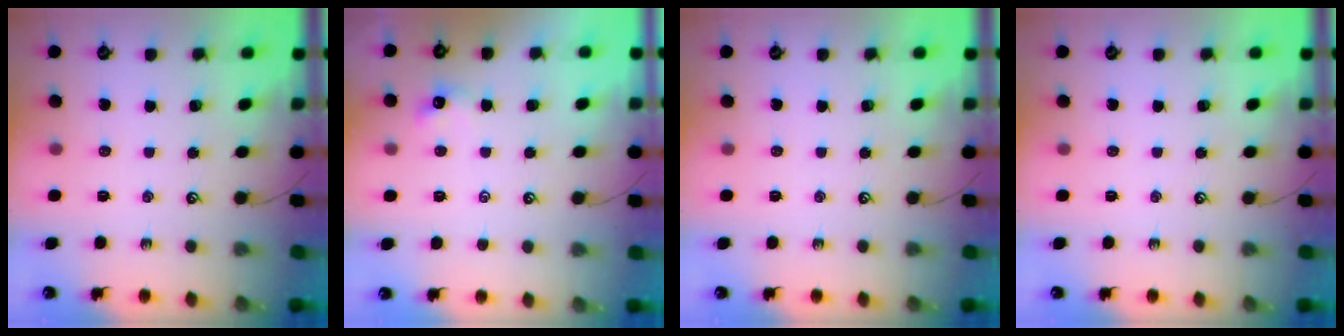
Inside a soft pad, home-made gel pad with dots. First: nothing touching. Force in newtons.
{"total": 1.3, "press": 1.2, "slide": 0.4}
{"total": 0.0}
{"total": 0.0}